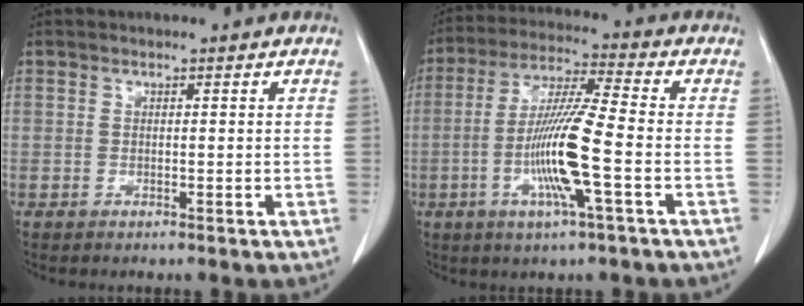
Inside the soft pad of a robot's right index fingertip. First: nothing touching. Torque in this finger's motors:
{"motor_torque": [1.92, -0.22, 0.53, 0.14]}